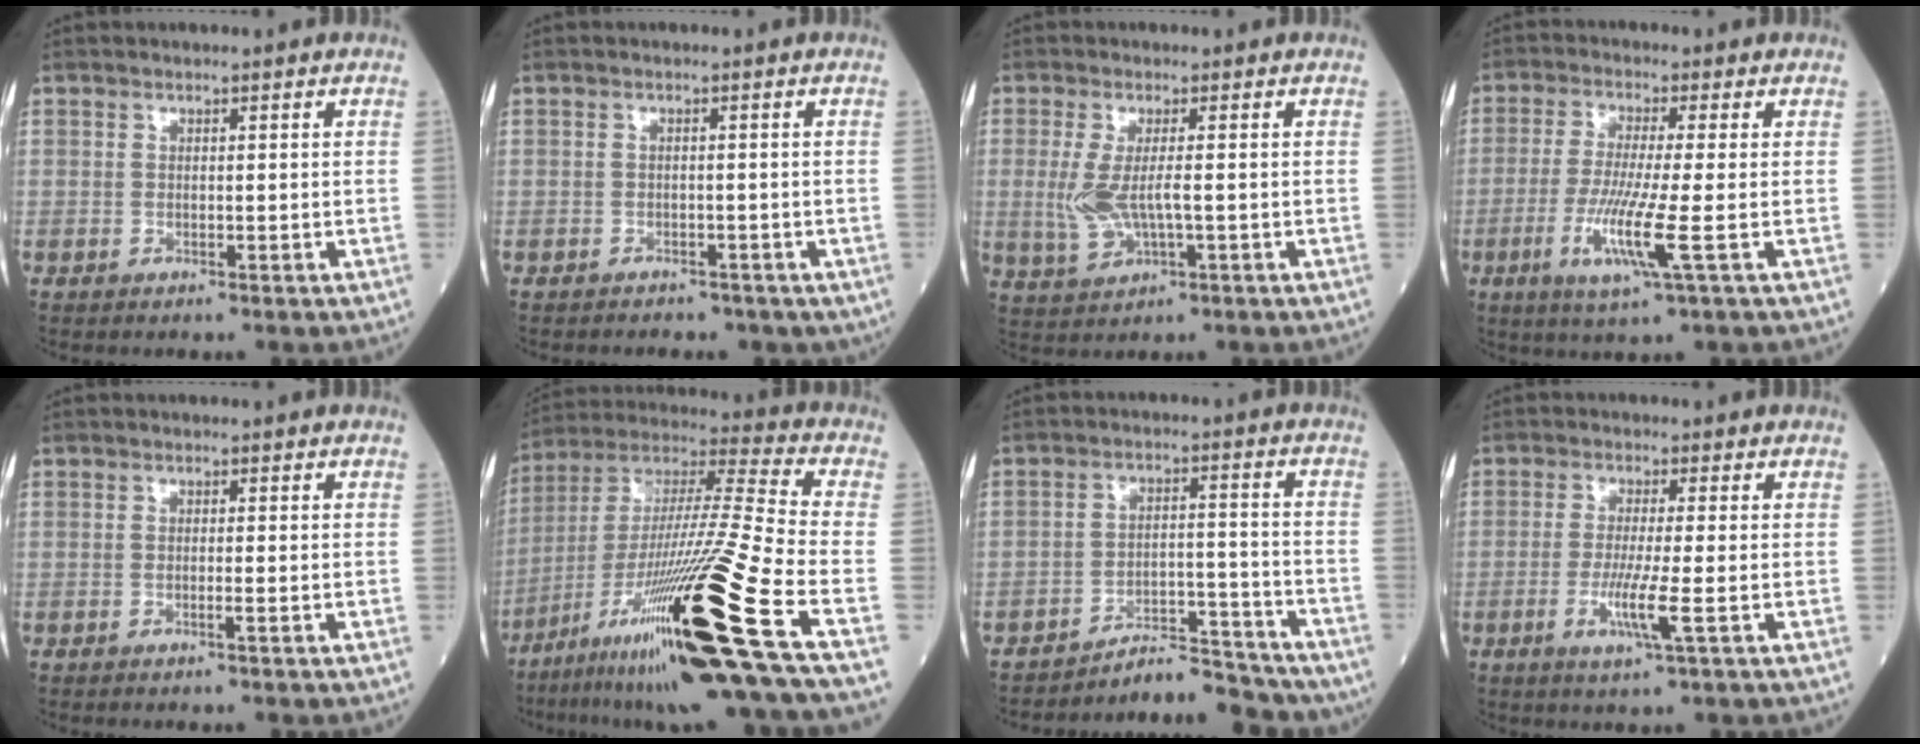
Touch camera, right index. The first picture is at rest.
{"total": 4.7, "force": [-3.8, 2.7, 1.1], "torque": [-0.013, 0.006, -0.037]}
{"total": 5.6, "force": [-0.3, 1.5, 5.4], "torque": [-0.127, -0.010, -0.004]}
{"total": 8.5, "force": [-2.4, -0.5, 8.1], "torque": [-0.166, -0.024, -0.050]}
{"total": 0.9, "force": [-0.4, -0.2, 0.8], "torque": [-0.015, 0.000, -0.008]}
{"total": 26.7, "force": [-12.8, -1.0, 23.4], "torque": [-0.405, -0.040, -0.226]}
{"total": 8.9, "force": [-8.8, 1.6, 0.4], "torque": [0.006, 0.039, -0.136]}
{"total": 5.5, "force": [-1.6, -0.5, 5.2], "torque": [-0.103, -0.015, -0.032]}